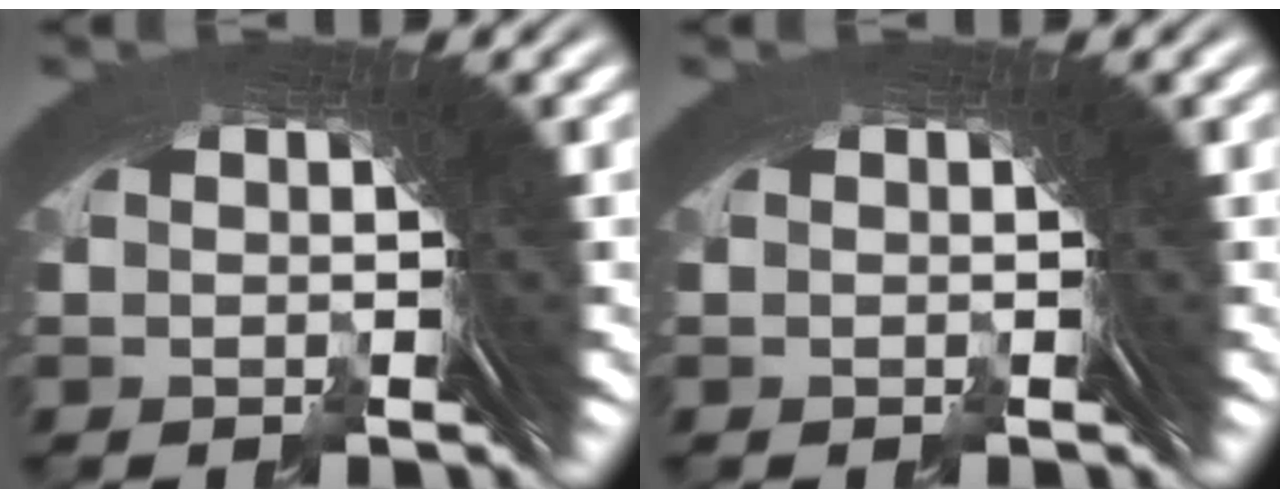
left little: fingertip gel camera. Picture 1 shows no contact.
{"total": 0.0}